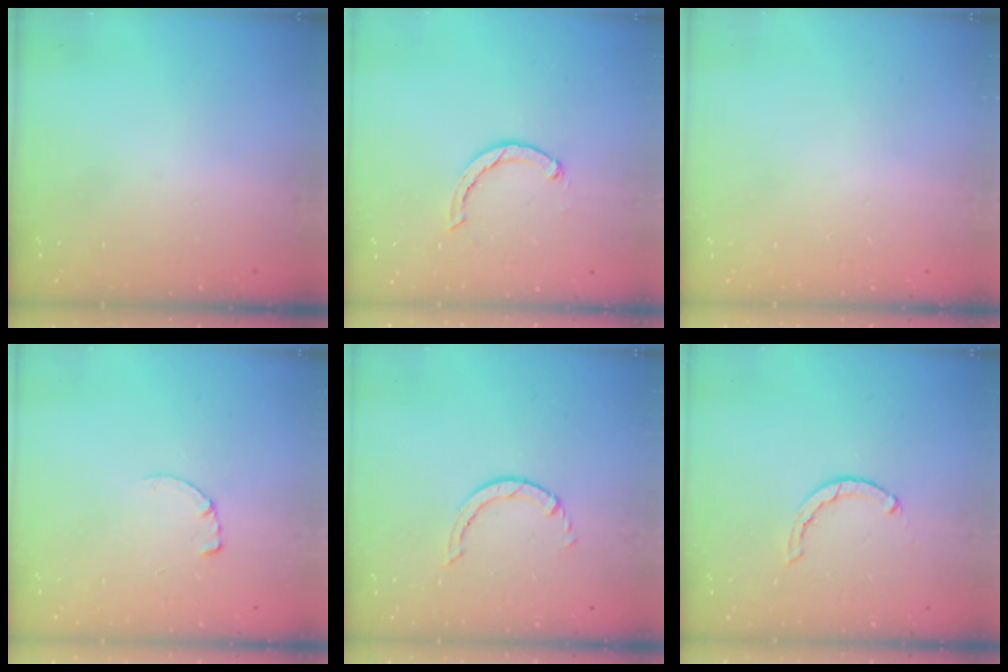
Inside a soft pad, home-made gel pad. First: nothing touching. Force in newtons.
{"total": 1.9, "press": 1.9, "slide": 0.3}
{"total": 2.5, "press": 2.5, "slide": 0.2}
{"total": 0.7, "press": 0.7, "slide": 0.2}
{"total": 0.6, "press": 0.6, "slide": 0.1}
{"total": 1.6, "press": 1.5, "slide": 0.4}